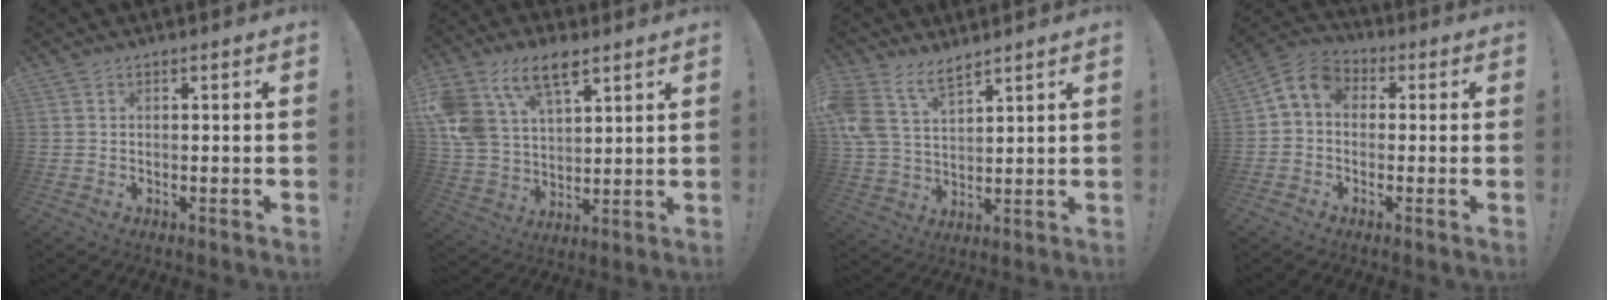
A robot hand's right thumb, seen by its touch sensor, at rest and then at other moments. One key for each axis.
{"total": 15.4, "fx": 9.0, "fy": 9.2, "fz": 8.5, "tx": -0.181, "ty": -0.043, "tz": 0.170}
{"total": 10.4, "fx": 7.4, "fy": 5.1, "fz": 5.2, "tx": -0.123, "ty": -0.033, "tz": 0.149}
{"total": 6.7, "fx": 0.3, "fy": 5.1, "fz": 4.3, "tx": -0.084, "ty": 0.011, "tz": 0.011}